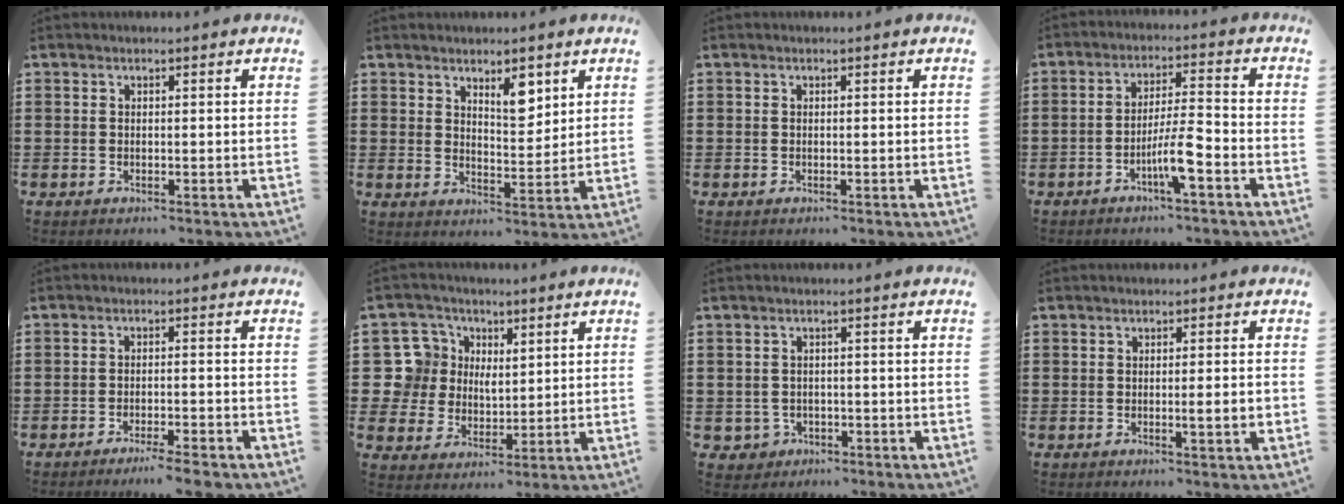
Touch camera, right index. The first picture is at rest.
{"total": 5.4, "force": [3.6, 2.3, 3.3], "torque": [-0.050, -0.007, 0.059]}
{"total": 0.0}
{"total": 6.3, "force": [-3.1, 0.6, 5.4], "torque": [-0.111, -0.006, -0.062]}
{"total": 3.2, "force": [-2.8, -0.2, 1.6], "torque": [-0.025, -0.002, -0.052]}
{"total": 8.4, "force": [3.3, 7.4, 2.0], "torque": [-0.102, 0.006, 0.062]}
{"total": 1.7, "force": [-0.8, 1.4, 0.2], "torque": [-0.011, 0.000, -0.021]}
{"total": 2.4, "force": [-0.4, 0.1, 2.4], "torque": [-0.038, -0.005, -0.007]}